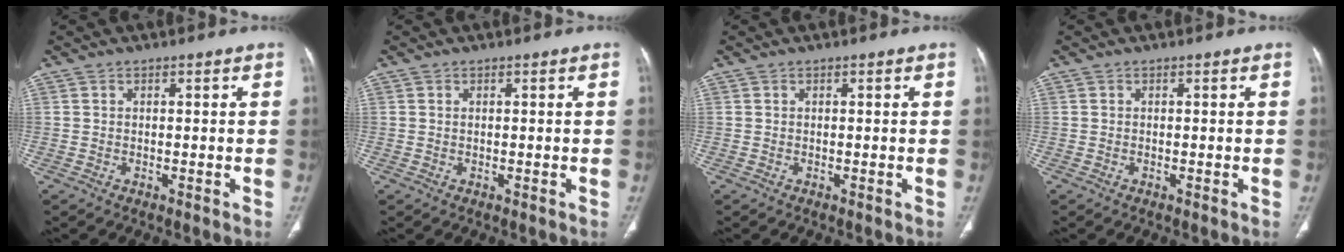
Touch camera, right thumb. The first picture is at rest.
{"total": 0.0}
{"total": 0.0}
{"total": 0.0}